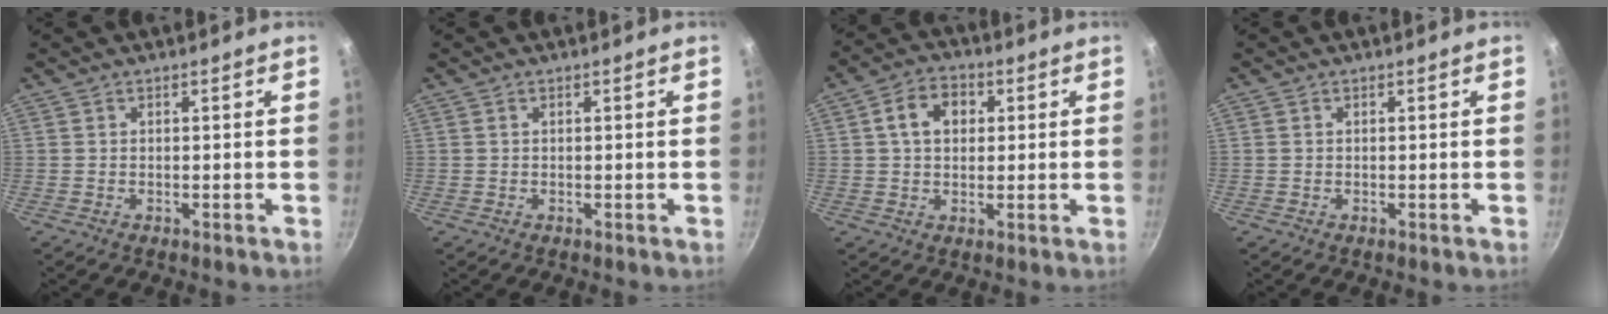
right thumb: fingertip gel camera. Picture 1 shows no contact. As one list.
[{"total": 0.0}, {"total": 7.4, "force": [1.7, 5.5, 4.7], "torque": [-0.058, 0.010, 0.018]}, {"total": 0.0}]